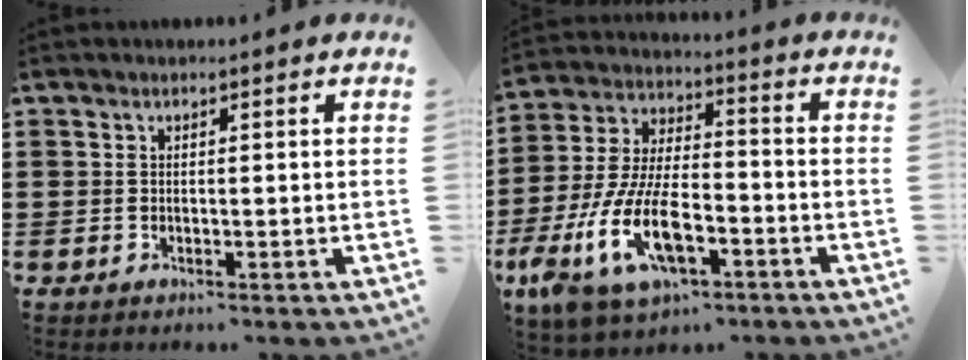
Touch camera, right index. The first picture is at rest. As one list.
[{"total": 13.2, "force": [-5.7, 6.1, 10.3], "torque": [-0.239, -0.001, -0.109]}]